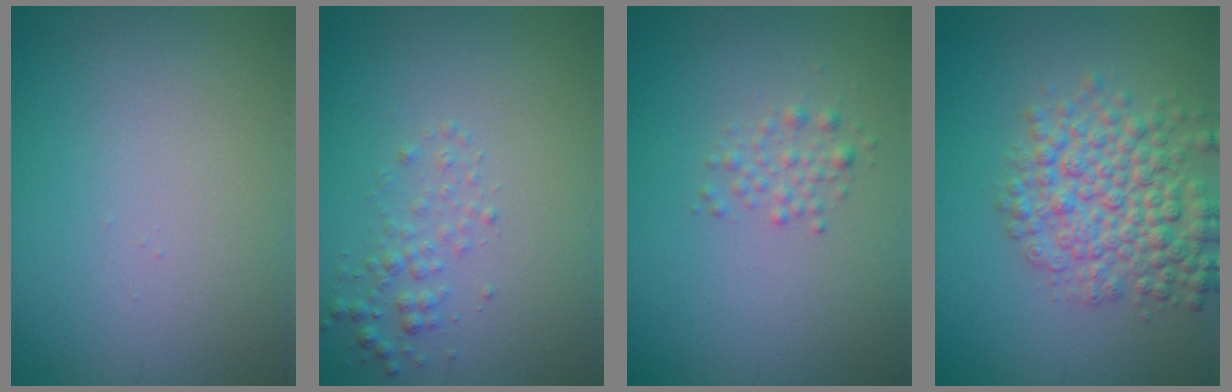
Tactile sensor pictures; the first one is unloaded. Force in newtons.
{"total": 1.7, "press": 1.7, "slide": 0.0}
{"total": 1.4, "press": 1.4, "slide": 0.0}
{"total": 5.9, "press": 5.9, "slide": 0.2}